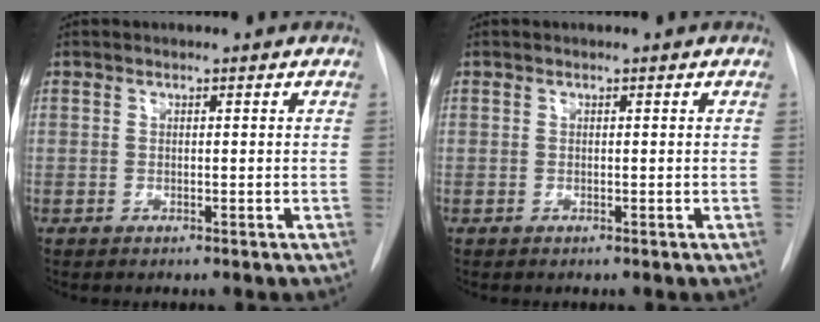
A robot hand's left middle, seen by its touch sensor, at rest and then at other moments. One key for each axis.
{"total": 0.0}